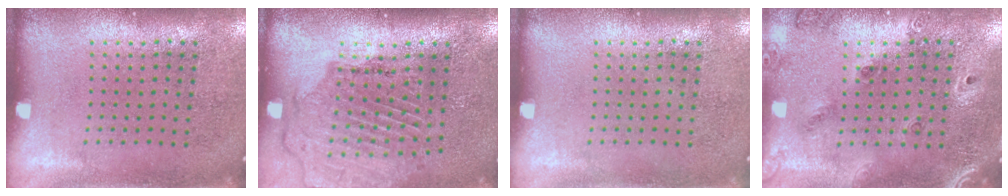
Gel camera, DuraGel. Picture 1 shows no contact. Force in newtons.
{"total": 1.6, "press": 1.6, "slide": 0.2}
{"total": 0.0}
{"total": 1.6, "press": 1.4, "slide": 0.9}